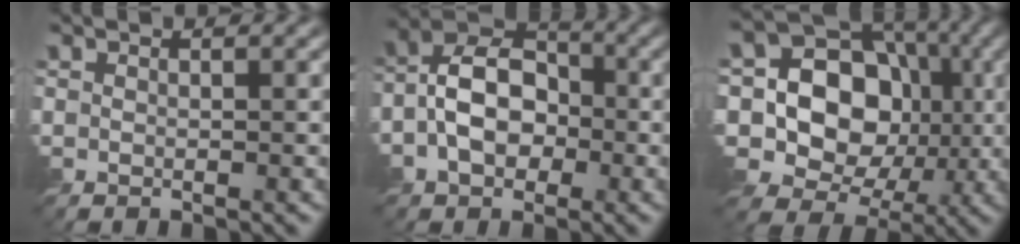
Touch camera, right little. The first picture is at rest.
{"total": 6.1, "force": [-1.5, 4.2, 4.1], "torque": [-0.065, 0.007, -0.037]}
{"total": 13.9, "force": [0.4, 11.7, 7.5], "torque": [-0.147, 0.032, -0.019]}